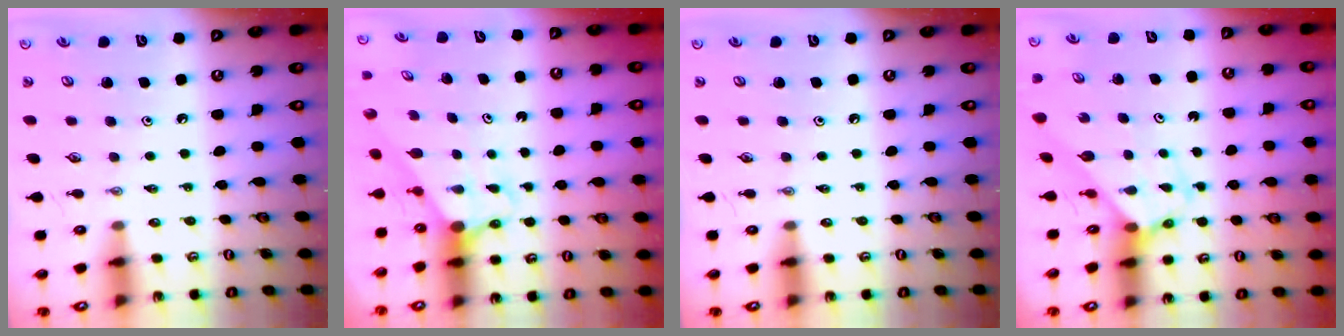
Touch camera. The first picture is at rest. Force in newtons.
{"total": 2.9, "press": 2.9, "slide": 0.0}
{"total": 0.0}
{"total": 2.7, "press": 2.7, "slide": 0.1}